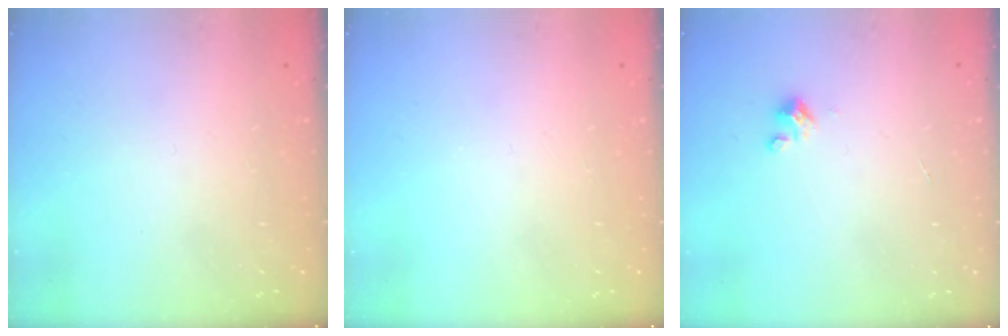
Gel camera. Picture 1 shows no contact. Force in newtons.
{"total": 0.0}
{"total": 2.0, "press": 2.0, "slide": 0.2}